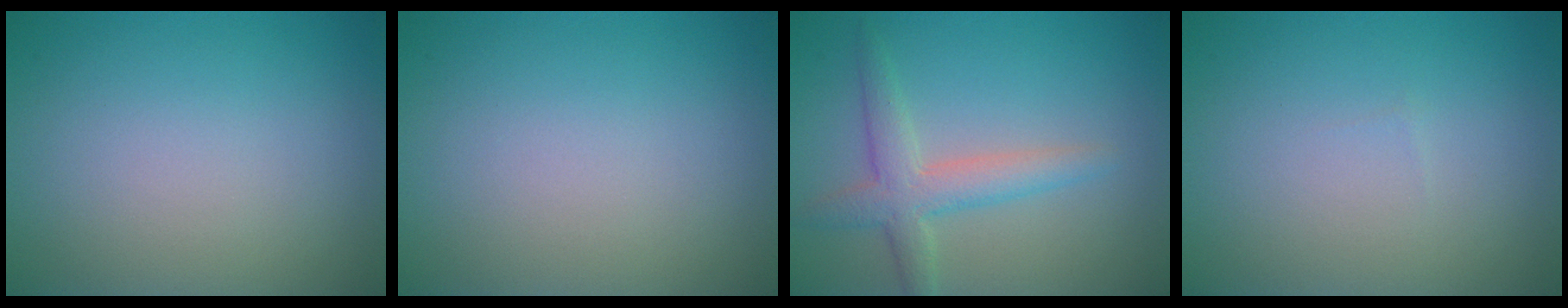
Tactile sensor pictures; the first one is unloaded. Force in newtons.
{"total": 0.0}
{"total": 3.6, "press": 3.6, "slide": 0.3}
{"total": 0.0}